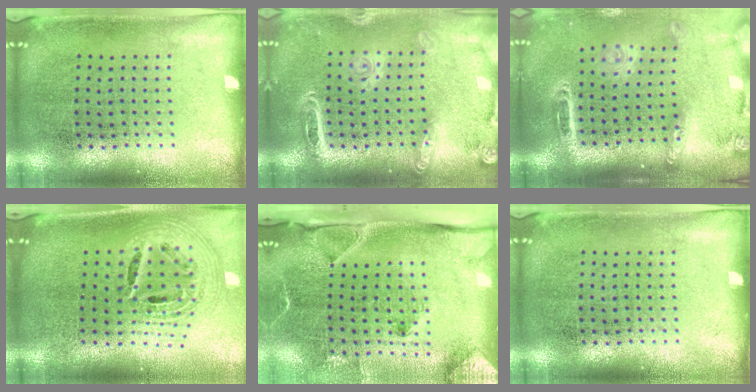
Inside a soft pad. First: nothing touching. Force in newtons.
{"total": 1.9, "press": 1.8, "slide": 0.7}
{"total": 2.5, "press": 1.9, "slide": 1.7}
{"total": 2.7, "press": 1.9, "slide": 1.9}
{"total": 3.4, "press": 2.4, "slide": 2.4}
{"total": 0.0}